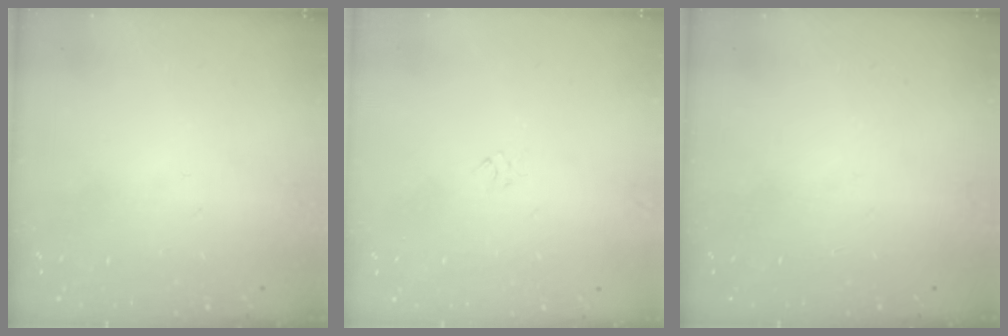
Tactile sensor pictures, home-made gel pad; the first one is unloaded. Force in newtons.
{"total": 2.3, "press": 2.2, "slide": 0.6}
{"total": 0.0}